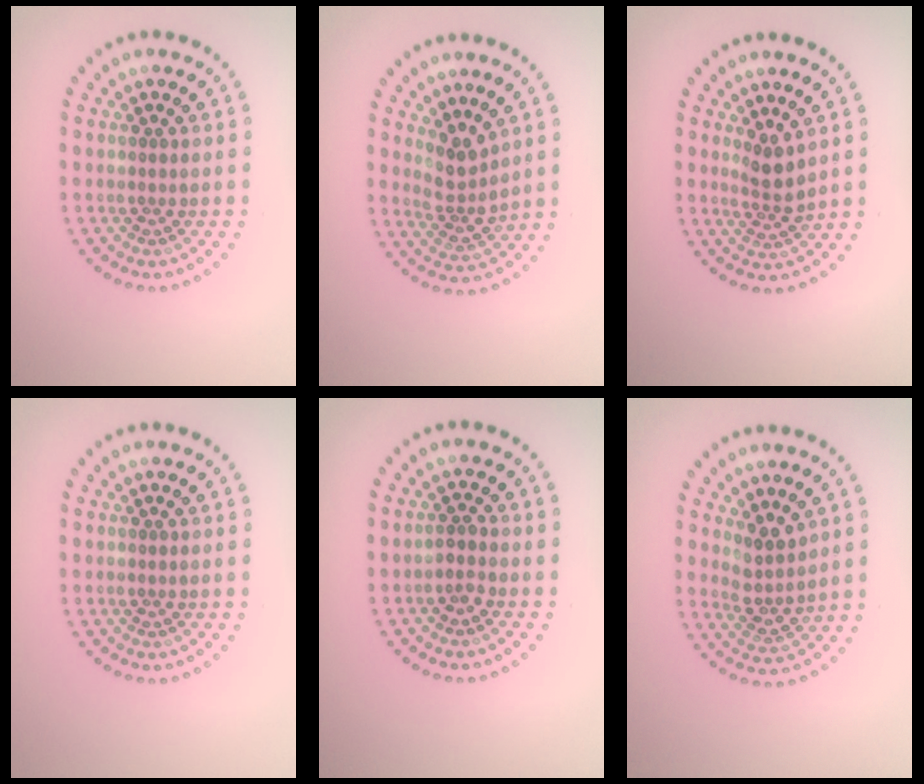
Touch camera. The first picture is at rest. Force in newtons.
{"total": 2.8, "press": 2.1, "slide": 1.8}
{"total": 2.2, "press": 1.8, "slide": 1.3}
{"total": 0.0}
{"total": 1.3, "press": 1.1, "slide": 0.7}
{"total": 2.7, "press": 2.1, "slide": 1.6}